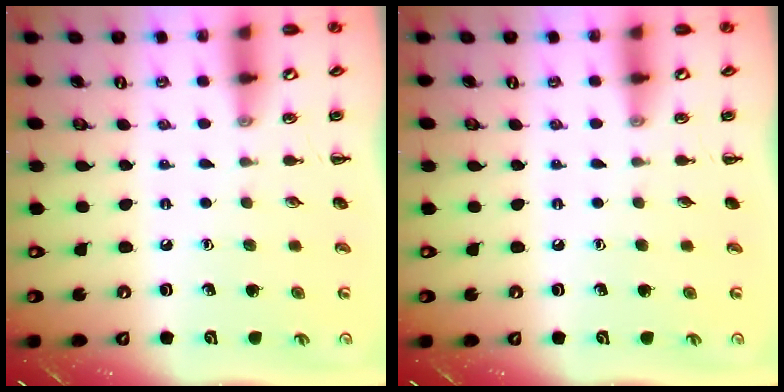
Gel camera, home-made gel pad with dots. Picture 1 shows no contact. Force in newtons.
{"total": 0.0}